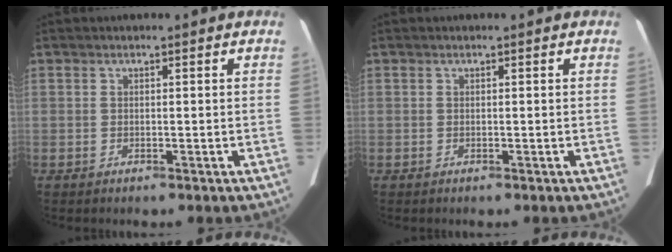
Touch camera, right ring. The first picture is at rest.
{"total": 0.0}